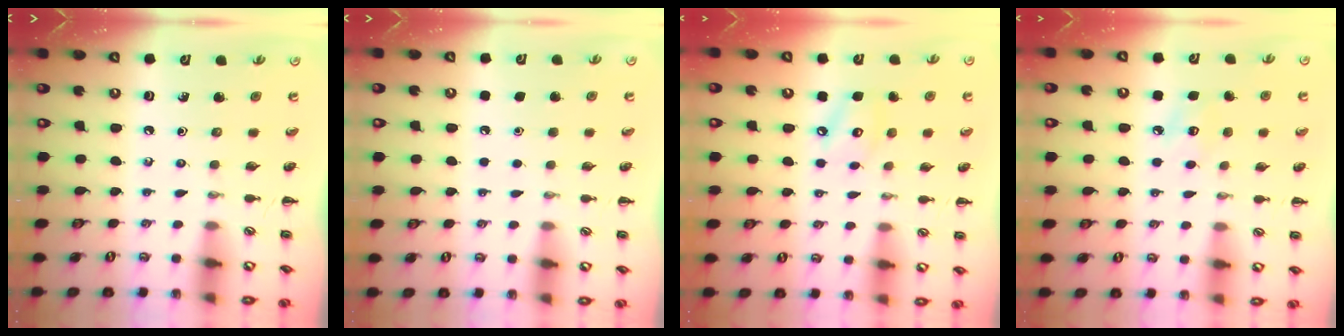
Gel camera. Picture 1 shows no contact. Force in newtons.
{"total": 1.8, "press": 1.8, "slide": 0.1}
{"total": 6.2, "press": 6.2, "slide": 0.8}
{"total": 7.1, "press": 6.9, "slide": 1.8}